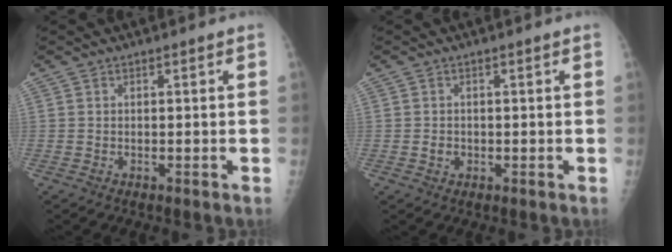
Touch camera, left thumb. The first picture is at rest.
{"total": 1.3, "force": [-0.1, 1.2, 0.5], "torque": [-0.002, 0.003, 0.001]}